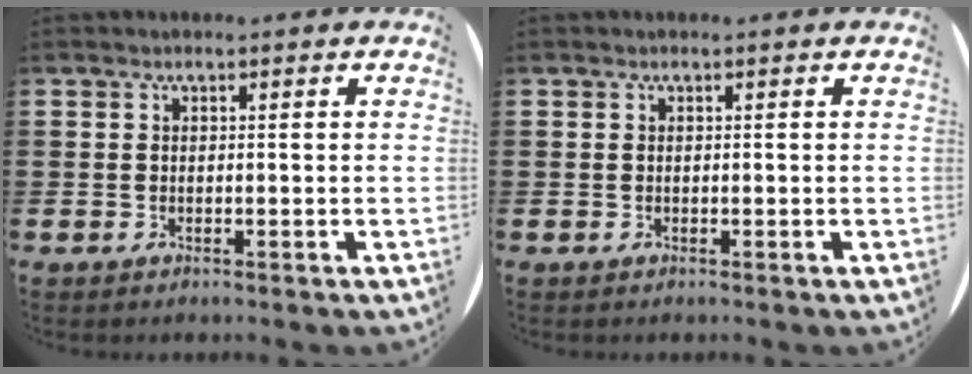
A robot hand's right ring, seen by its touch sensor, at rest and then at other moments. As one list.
[{"total": 0.0}]